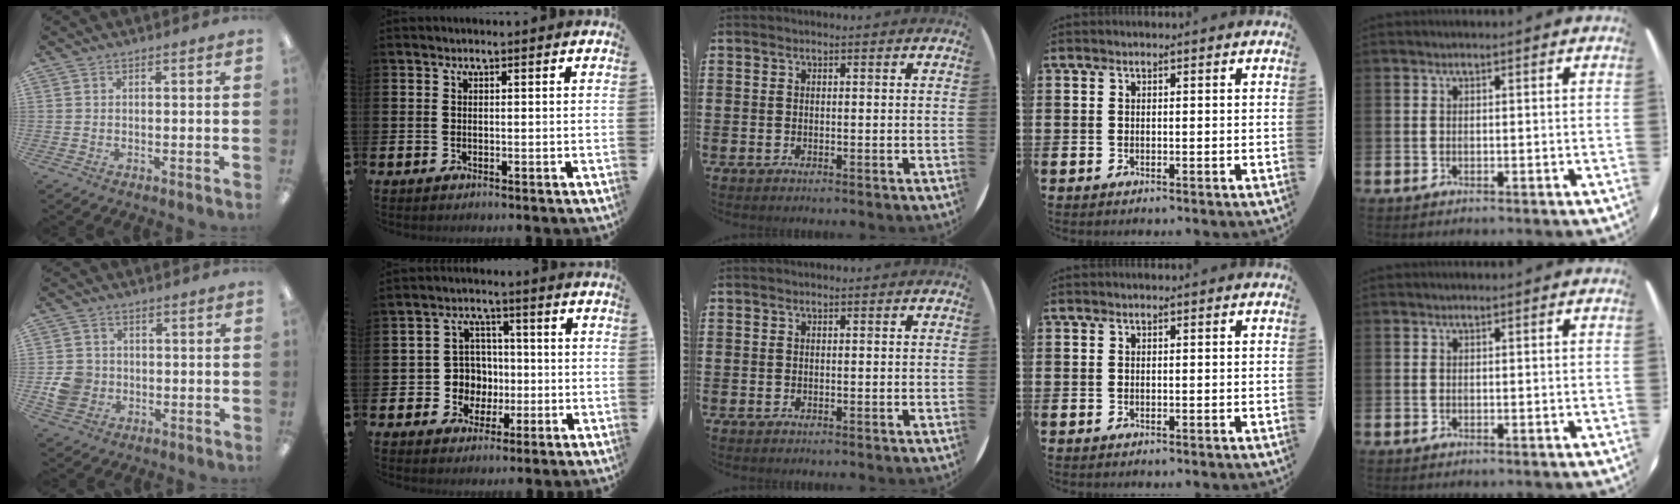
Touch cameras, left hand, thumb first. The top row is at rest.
{"thumb": {"total": 6.3, "force": [-1.0, 5.8, 2.2], "torque": [-0.039, 0.011, -0.018]}, "index": {"total": 5.6, "force": [-0.3, 5.5, 0.9], "torque": [-0.037, 0.005, -0.008]}}